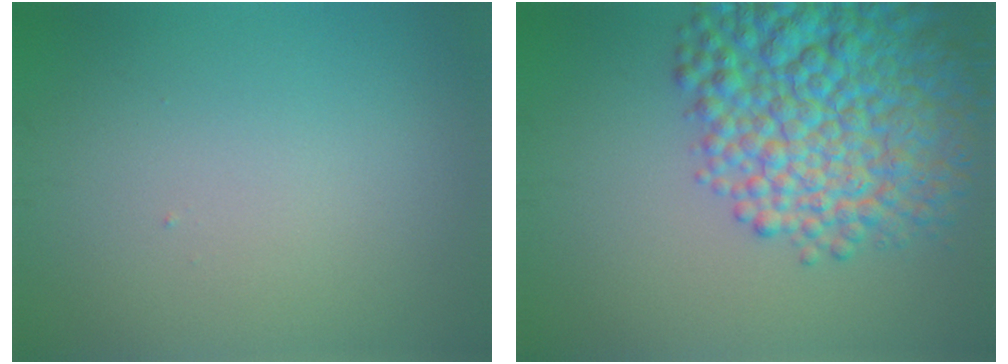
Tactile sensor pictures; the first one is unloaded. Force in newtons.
{"total": 10.7, "press": 10.7, "slide": 0.5}